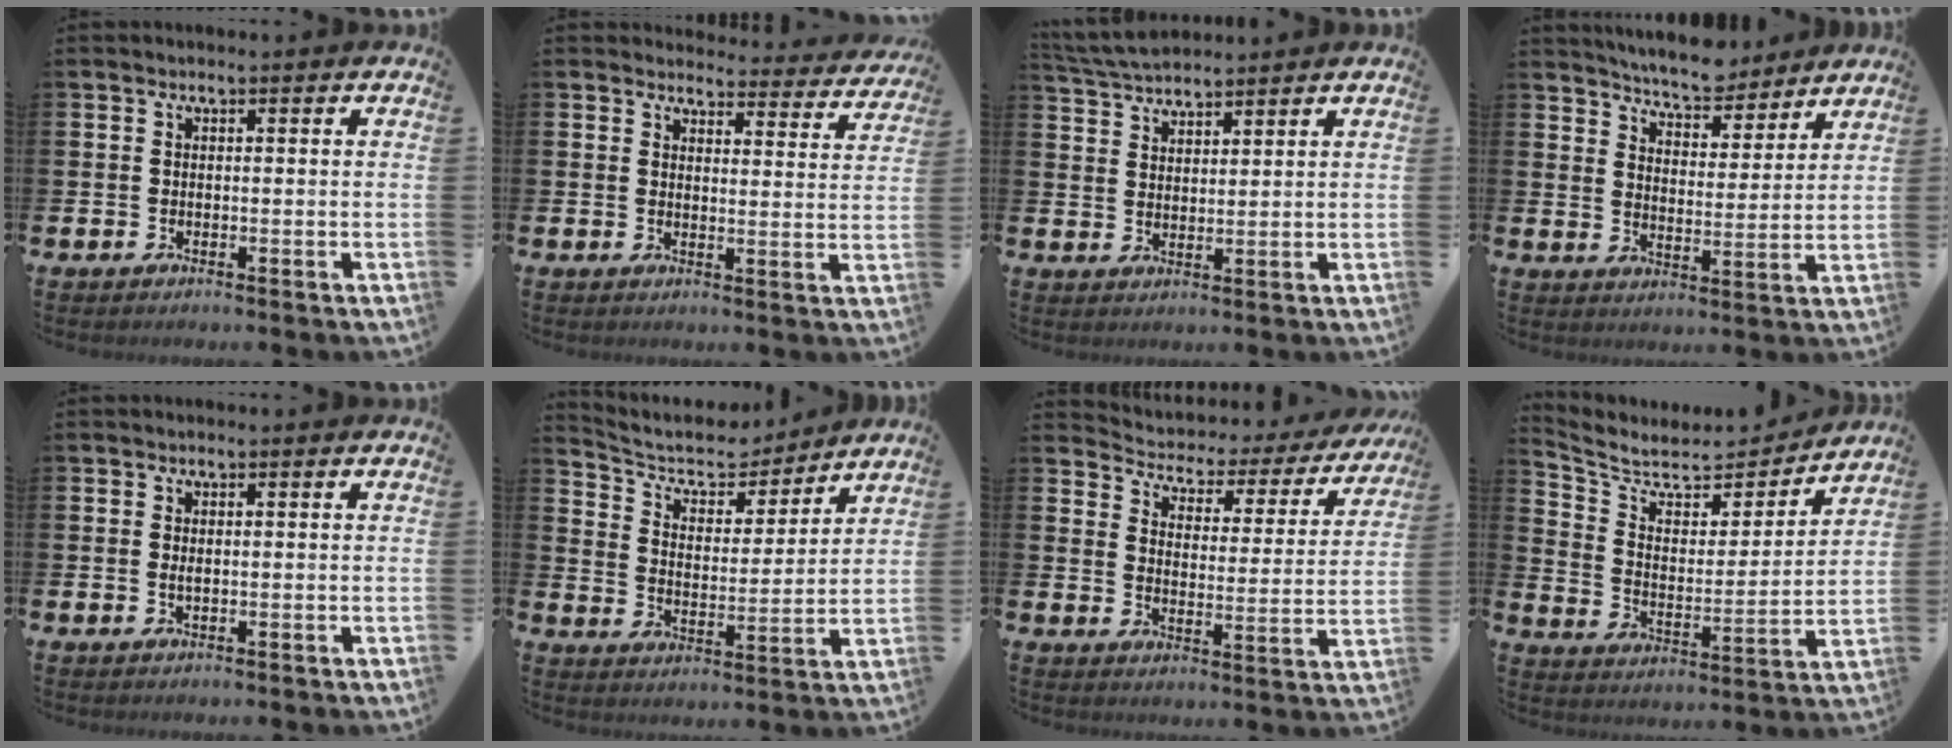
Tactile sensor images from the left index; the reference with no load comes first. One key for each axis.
{"total": 3.5, "fx": 3.4, "fy": 0.6, "fz": 0.1, "tx": -0.005, "ty": -0.029, "tz": 0.056}
{"total": 4.6, "fx": 4.5, "fy": 0.5, "fz": 0.6, "tx": -0.030, "ty": -0.016, "tz": 0.084}
{"total": 6.7, "fx": 6.6, "fy": 1.0, "fz": 0.8, "tx": -0.029, "ty": -0.045, "tz": 0.117}
{"total": 0.7, "fx": 0.3, "fy": 0.2, "fz": 0.7, "tx": -0.011, "ty": 0.002, "tz": 0.004}
{"total": 7.5, "fx": 6.8, "fy": 2.6, "fz": 1.7, "tx": -0.062, "ty": -0.052, "tz": 0.115}
{"total": 3.2, "fx": 2.8, "fy": 1.5, "fz": 0.4, "tx": -0.035, "ty": -0.029, "tz": 0.037}
{"total": 6.4, "fx": 5.8, "fy": 2.2, "fz": 1.4, "tx": -0.070, "ty": -0.051, "tz": 0.095}